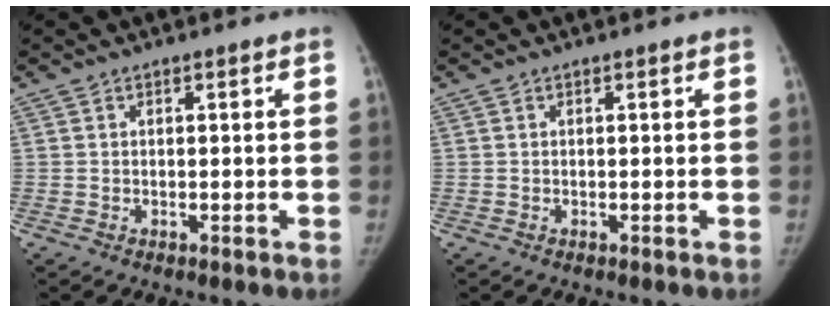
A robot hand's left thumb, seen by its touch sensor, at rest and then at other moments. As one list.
[{"total": 0.0}]